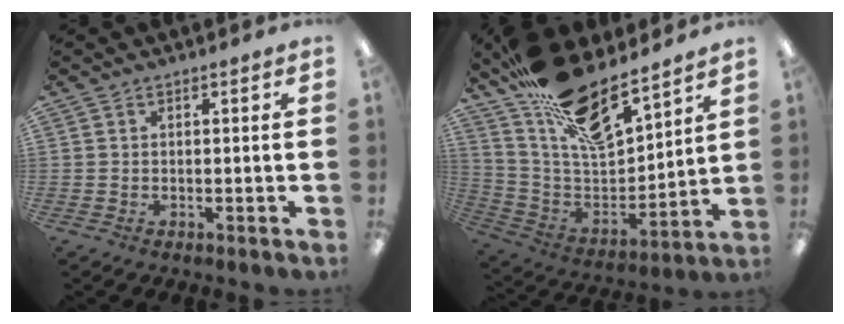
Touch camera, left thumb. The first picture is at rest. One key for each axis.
{"total": 20.7, "fx": 15.6, "fy": 7.6, "fz": 11.1, "tx": -0.196, "ty": -0.105, "tz": 0.276}